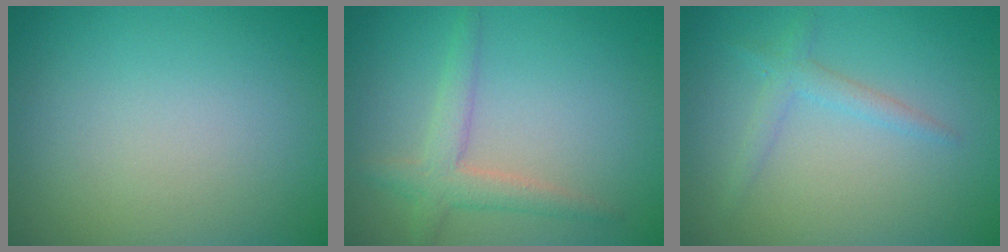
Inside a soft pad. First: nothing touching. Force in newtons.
{"total": 2.8, "press": 2.8, "slide": 0.2}
{"total": 1.7, "press": 1.7, "slide": 0.1}